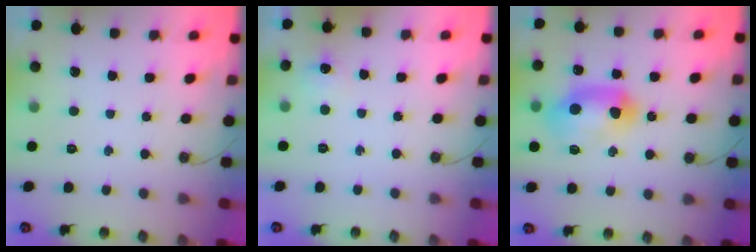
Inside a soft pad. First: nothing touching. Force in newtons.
{"total": 6.7, "press": 6.7, "slide": 0.7}
{"total": 14.2, "press": 14.2, "slide": 0.8}